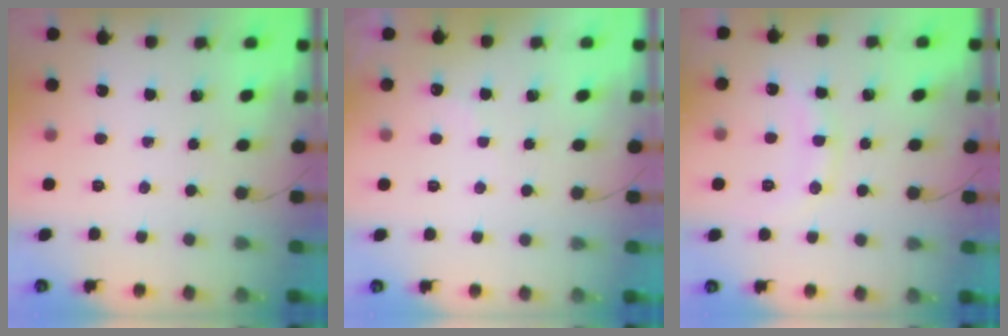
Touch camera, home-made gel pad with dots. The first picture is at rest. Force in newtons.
{"total": 5.9, "press": 5.9, "slide": 0.8}
{"total": 8.5, "press": 8.5, "slide": 0.8}